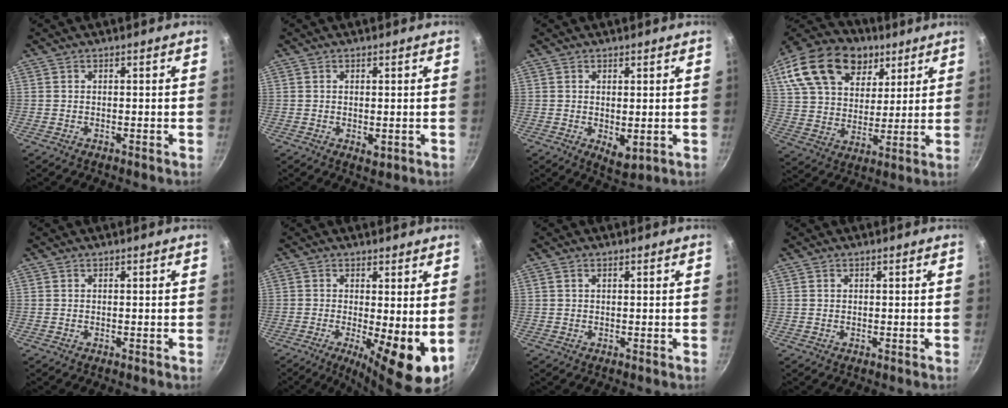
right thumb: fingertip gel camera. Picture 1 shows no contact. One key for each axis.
{"total": 1.7, "fx": 0.0, "fy": 0.9, "fz": 1.4, "tx": -0.022, "ty": -0.006, "tz": 0.002}
{"total": 4.1, "fx": 0.1, "fy": 2.1, "fz": 3.5, "tx": -0.052, "ty": -0.016, "tz": 0.007}
{"total": 23.0, "fx": 11.4, "fy": 15.3, "fz": 12.8, "tx": -0.214, "ty": -0.008, "tz": 0.197}
{"total": 0.0}
{"total": 10.3, "fx": -0.9, "fy": 2.8, "fz": 9.9, "tx": -0.140, "ty": -0.016, "tz": -0.010}
{"total": 0.8, "fx": 0.4, "fy": 0.4, "fz": 0.6, "tx": -0.009, "ty": 0.003, "tz": 0.006}
{"total": 0.5, "fx": 0.2, "fy": 0.5, "fz": 0.1, "tx": -0.002, "ty": 0.003, "tz": 0.003}